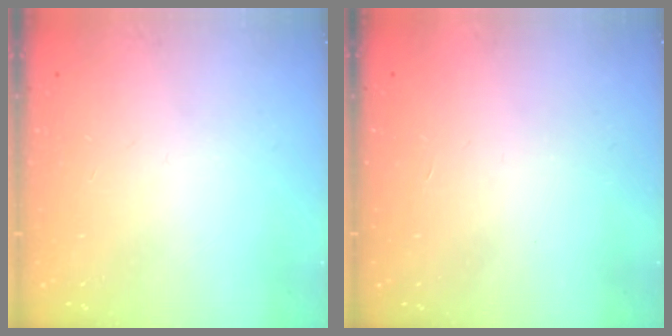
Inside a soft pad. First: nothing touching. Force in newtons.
{"total": 1.6, "press": 1.6, "slide": 0.1}